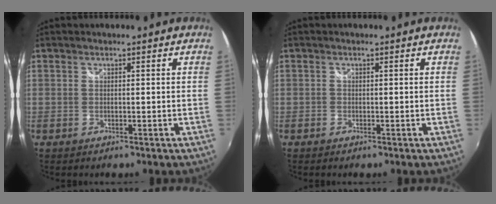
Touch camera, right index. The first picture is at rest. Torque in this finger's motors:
{"motor_torque": [0.18, 0.01, -0.02, 0.00]}